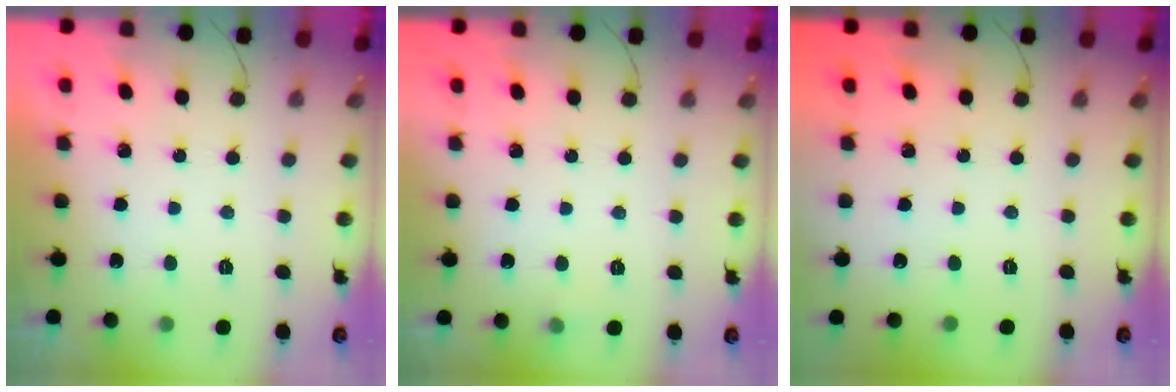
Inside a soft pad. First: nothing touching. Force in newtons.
{"total": 3.3, "press": 3.0, "slide": 1.4}
{"total": 0.0}